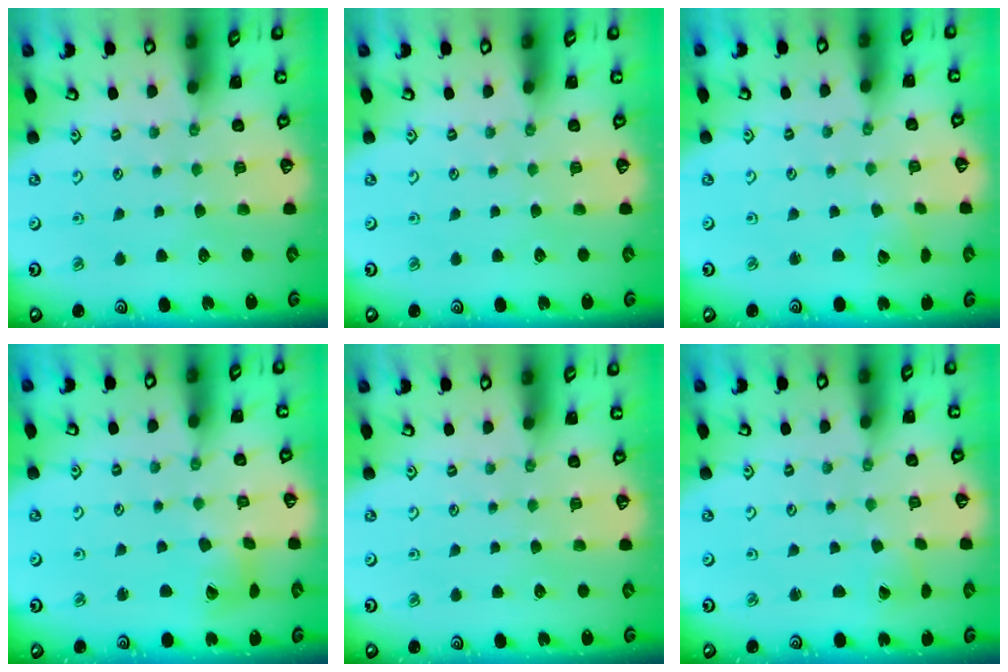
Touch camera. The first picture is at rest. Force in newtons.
{"total": 0.0}
{"total": 2.6, "press": 2.6, "slide": 0.2}
{"total": 5.8, "press": 5.7, "slide": 0.7}
{"total": 0.0}
{"total": 1.0, "press": 1.0, "slide": 0.0}